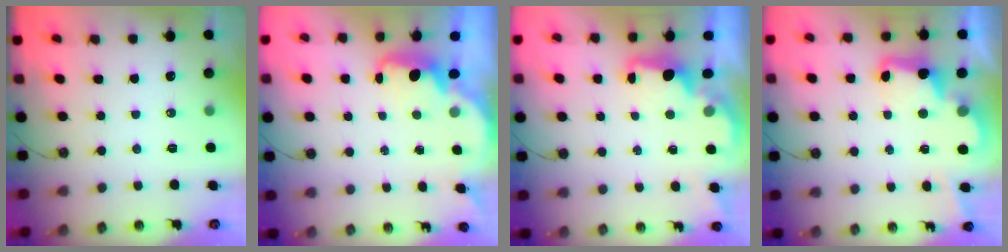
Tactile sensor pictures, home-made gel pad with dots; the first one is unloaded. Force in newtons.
{"total": 2.3, "press": 2.2, "slide": 0.6}
{"total": 2.0, "press": 1.9, "slide": 0.8}
{"total": 3.7, "press": 3.7, "slide": 0.7}